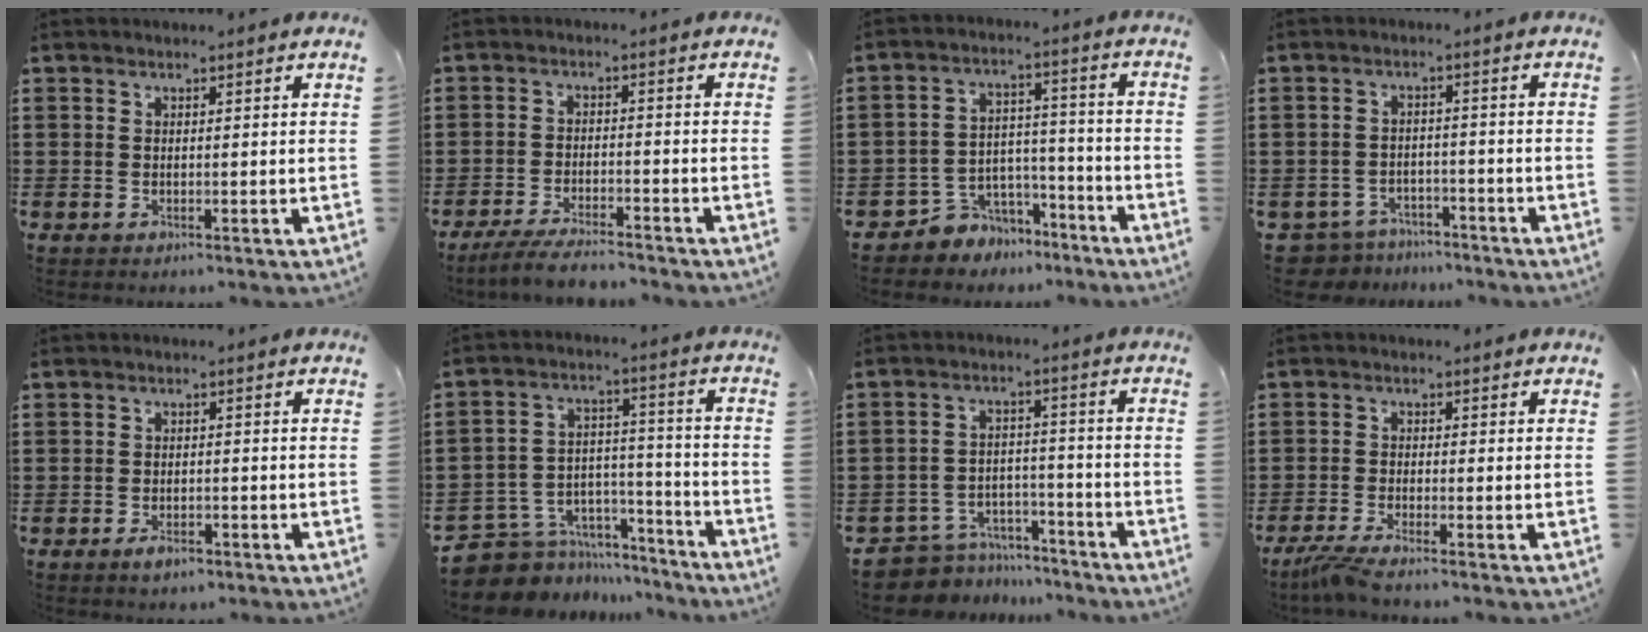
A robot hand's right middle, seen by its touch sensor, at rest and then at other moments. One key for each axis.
{"total": 4.4, "fx": -4.2, "fy": 0.3, "fz": 1.5, "tx": -0.032, "ty": -0.003, "tz": -0.083}
{"total": 5.4, "fx": -4.6, "fy": 2.9, "fz": -0.3, "tx": -0.013, "ty": 0.010, "tz": -0.094}
{"total": 4.1, "fx": -4.0, "fy": 1.0, "fz": -0.1, "tx": -0.020, "ty": 0.002, "tz": -0.089}
{"total": 2.2, "fx": -1.6, "fy": 1.0, "fz": 1.1, "tx": -0.021, "ty": 0.002, "tz": -0.031}
{"total": 6.7, "fx": -5.4, "fy": 4.0, "fz": 0.7, "tx": -0.028, "ty": 0.002, "tz": -0.102}
{"total": 6.5, "fx": -6.3, "fy": 1.5, "fz": 0.1, "tx": -0.007, "ty": 0.020, "tz": -0.129}
{"total": 3.0, "fx": -2.5, "fy": -0.4, "fz": 1.6, "tx": -0.048, "ty": -0.015, "tz": -0.053}